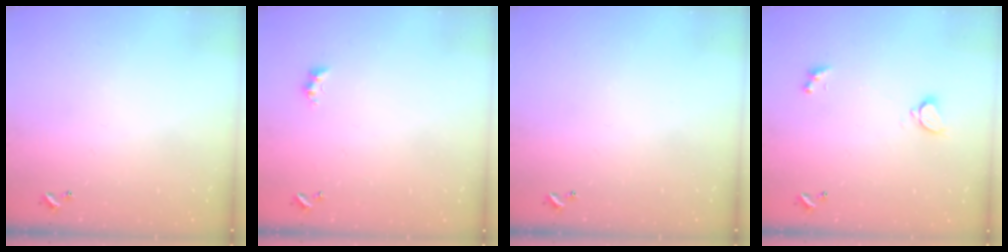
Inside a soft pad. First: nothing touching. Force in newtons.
{"total": 2.7, "press": 2.6, "slide": 0.6}
{"total": 0.0}
{"total": 2.2, "press": 2.0, "slide": 0.9}